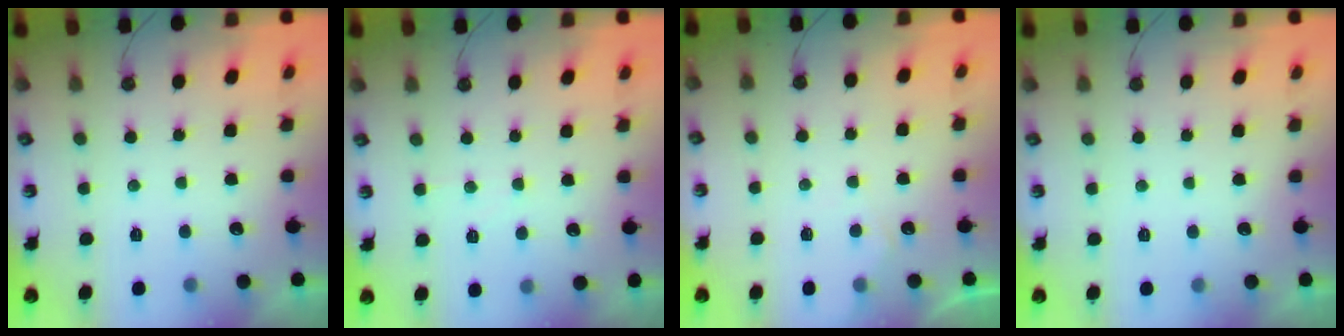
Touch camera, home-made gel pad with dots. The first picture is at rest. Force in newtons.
{"total": 4.4, "press": 4.4, "slide": 0.7}
{"total": 4.0, "press": 4.0, "slide": 0.4}
{"total": 0.0}